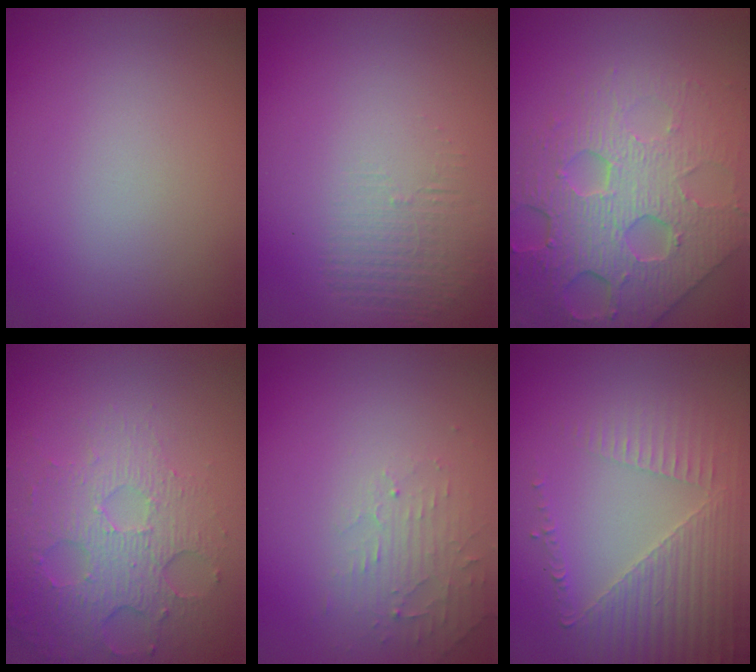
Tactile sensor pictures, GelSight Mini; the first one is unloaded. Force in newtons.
{"total": 1.2, "press": 0.1, "slide": 1.2}
{"total": 8.2, "press": 5.5, "slide": 6.0}
{"total": 5.0, "press": 3.5, "slide": 3.7}
{"total": 2.0, "press": 1.9, "slide": 0.4}
{"total": 3.5, "press": 3.3, "slide": 1.2}